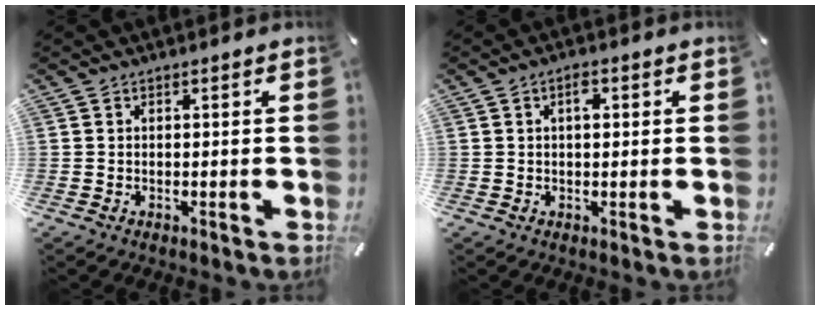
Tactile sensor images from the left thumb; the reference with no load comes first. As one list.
[{"total": 2.6, "force": [0.7, 1.3, 2.2], "torque": [-0.029, 0.001, 0.007]}]